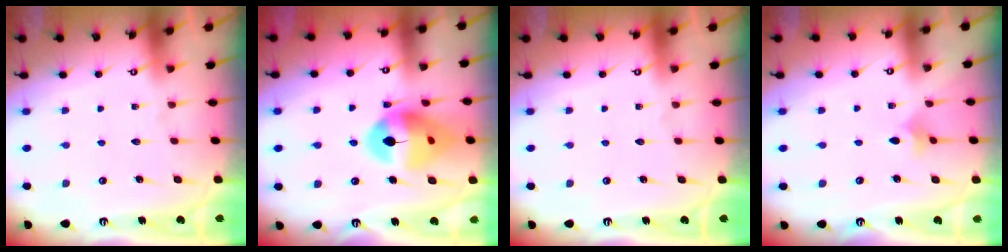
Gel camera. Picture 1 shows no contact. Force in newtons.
{"total": 14.9, "press": 14.7, "slide": 2.0}
{"total": 0.0}
{"total": 3.4, "press": 3.3, "slide": 0.9}